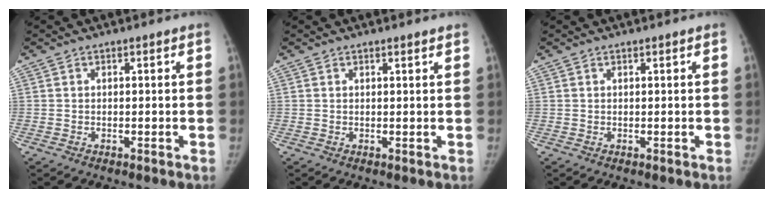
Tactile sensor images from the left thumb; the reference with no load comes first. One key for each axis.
{"total": 1.2, "fx": 1.1, "fy": 0.1, "fz": 0.6, "tx": -0.005, "ty": -0.002, "tz": 0.016}
{"total": 0.0}